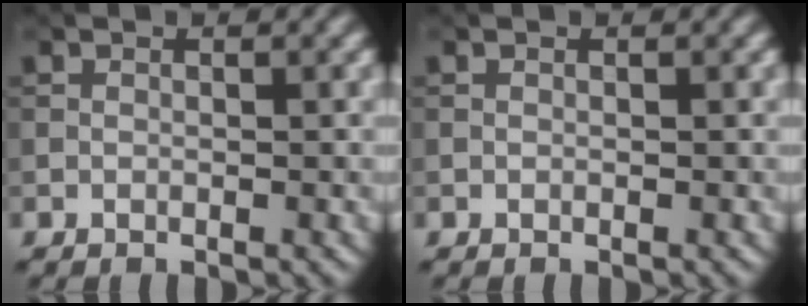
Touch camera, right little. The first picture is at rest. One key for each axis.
{"total": 0.0}